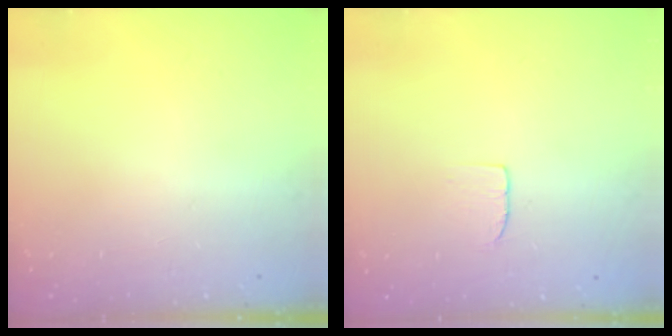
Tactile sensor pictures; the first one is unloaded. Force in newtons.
{"total": 3.9, "press": 3.9, "slide": 0.3}